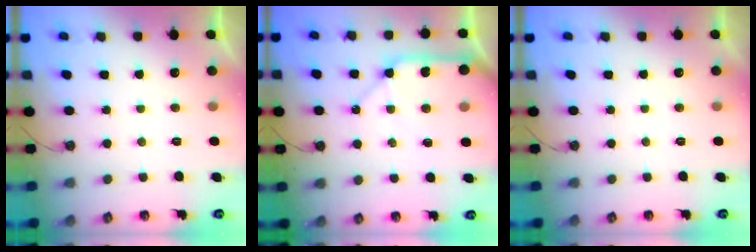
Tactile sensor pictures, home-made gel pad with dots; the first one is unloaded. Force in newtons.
{"total": 12.0, "press": 11.8, "slide": 1.6}
{"total": 0.0}